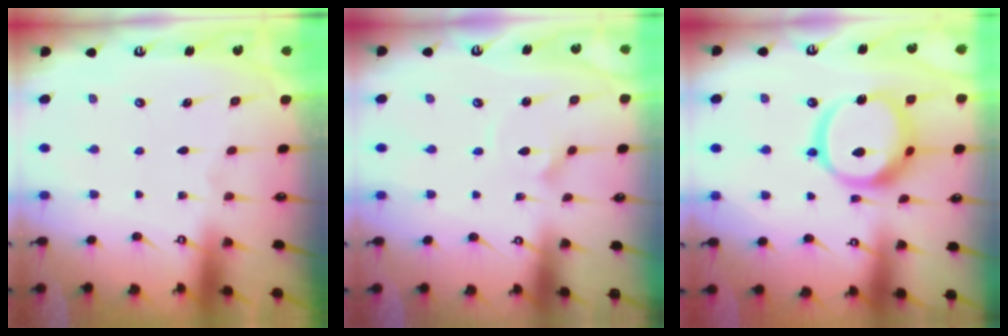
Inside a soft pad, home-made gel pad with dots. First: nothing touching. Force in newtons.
{"total": 2.6, "press": 2.6, "slide": 0.3}
{"total": 17.9, "press": 17.7, "slide": 2.3}